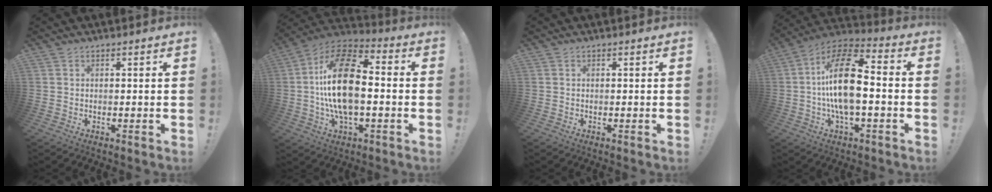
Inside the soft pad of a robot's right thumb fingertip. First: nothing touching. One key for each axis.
{"total": 20.4, "fx": -0.6, "fy": 10.4, "fz": 17.6, "tx": -0.322, "ty": 0.015, "tz": -0.012}
{"total": 0.0}
{"total": 19.6, "fx": -0.9, "fy": 8.7, "fz": 17.6, "tx": -0.317, "ty": 0.013, "tz": -0.021}